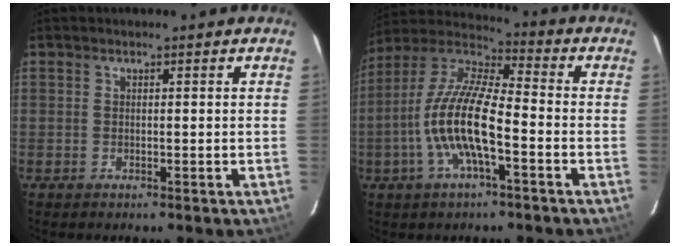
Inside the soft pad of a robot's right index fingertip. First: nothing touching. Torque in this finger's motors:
{"motor_torque": [0.72, -0.24, 1.06, 0.21]}